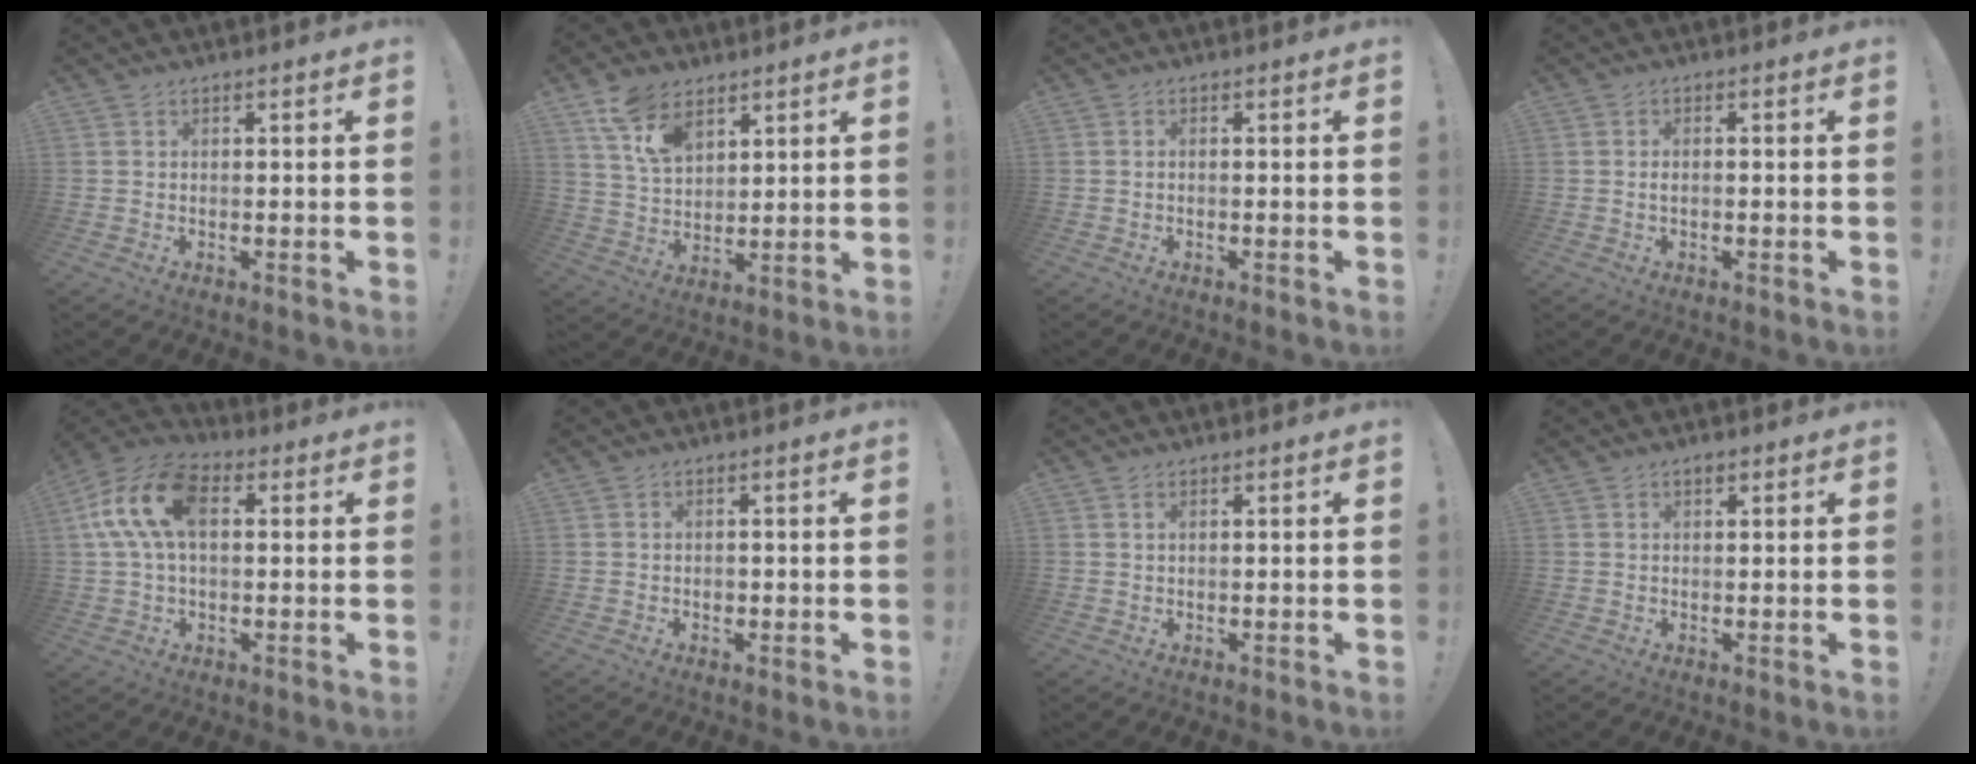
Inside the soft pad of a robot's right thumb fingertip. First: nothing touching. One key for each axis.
{"total": 11.2, "fx": 7.1, "fy": 6.5, "fz": 5.8, "tx": -0.109, "ty": -0.026, "tz": 0.138}
{"total": 0.6, "fx": -0.4, "fy": 0.0, "fz": 0.4, "tx": -0.009, "ty": 0.000, "tz": -0.007}
{"total": 1.1, "fx": -0.5, "fy": 0.4, "fz": 1.0, "tx": -0.020, "ty": 0.004, "tz": -0.009}
{"total": 15.7, "fx": 3.2, "fy": 9.4, "fz": 12.2, "tx": -0.250, "ty": 0.011, "tz": 0.058}
{"total": 1.1, "fx": -0.5, "fy": 0.9, "fz": 0.4, "tx": -0.008, "ty": 0.003, "tz": -0.009}
{"total": 0.8, "fx": 0.4, "fy": 0.3, "fz": 0.6, "tx": -0.008, "ty": 0.000, "tz": 0.005}
{"total": 1.0, "fx": 0.6, "fy": 0.5, "fz": 0.5, "tx": -0.006, "ty": -0.001, "tz": 0.011}